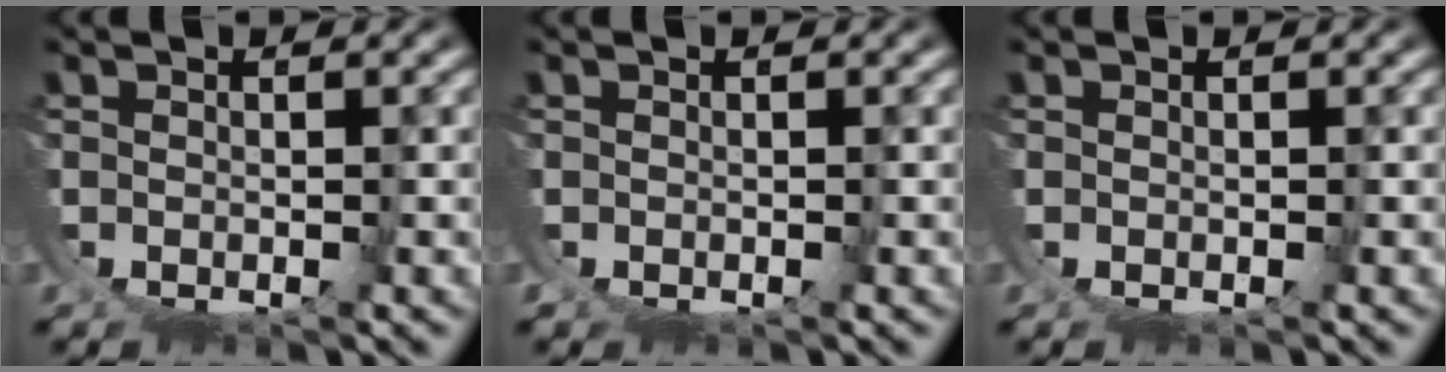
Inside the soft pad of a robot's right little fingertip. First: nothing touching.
{"total": 0.0}
{"total": 0.0}